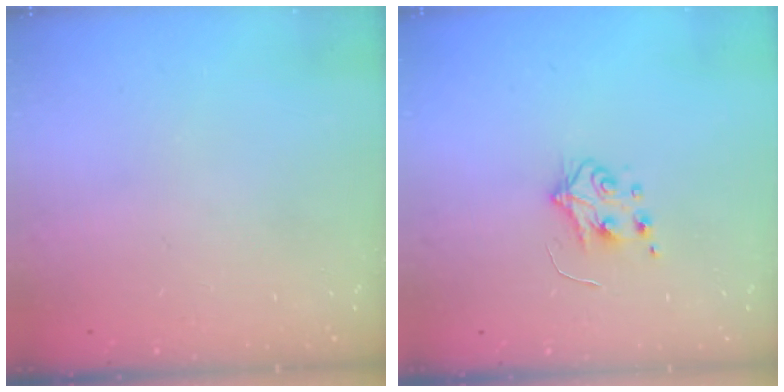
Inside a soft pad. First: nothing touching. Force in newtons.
{"total": 4.9, "press": 4.8, "slide": 0.5}